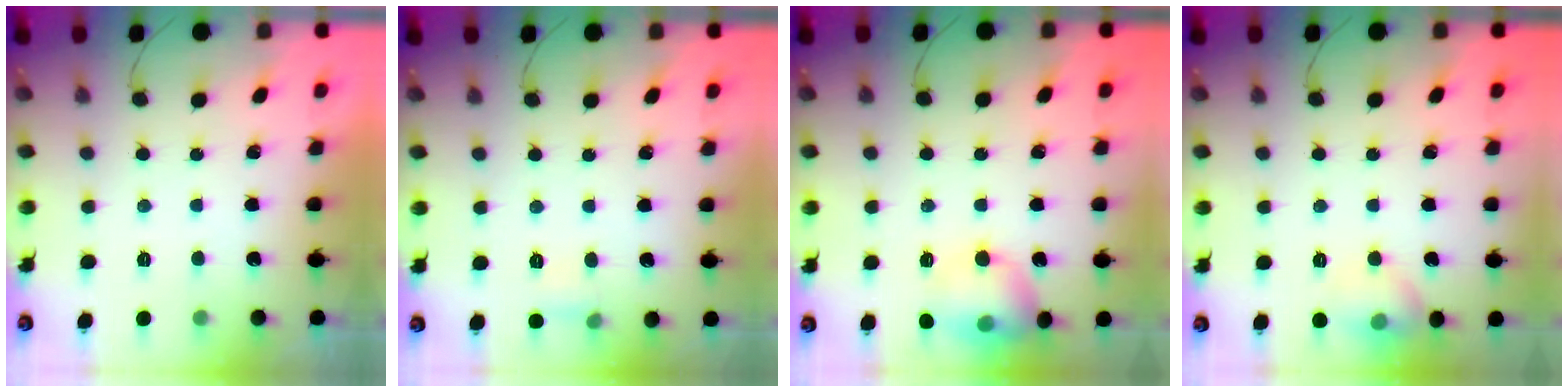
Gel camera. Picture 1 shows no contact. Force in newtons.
{"total": 4.0, "press": 3.8, "slide": 1.1}
{"total": 12.8, "press": 12.6, "slide": 1.9}
{"total": 9.6, "press": 7.7, "slide": 5.6}